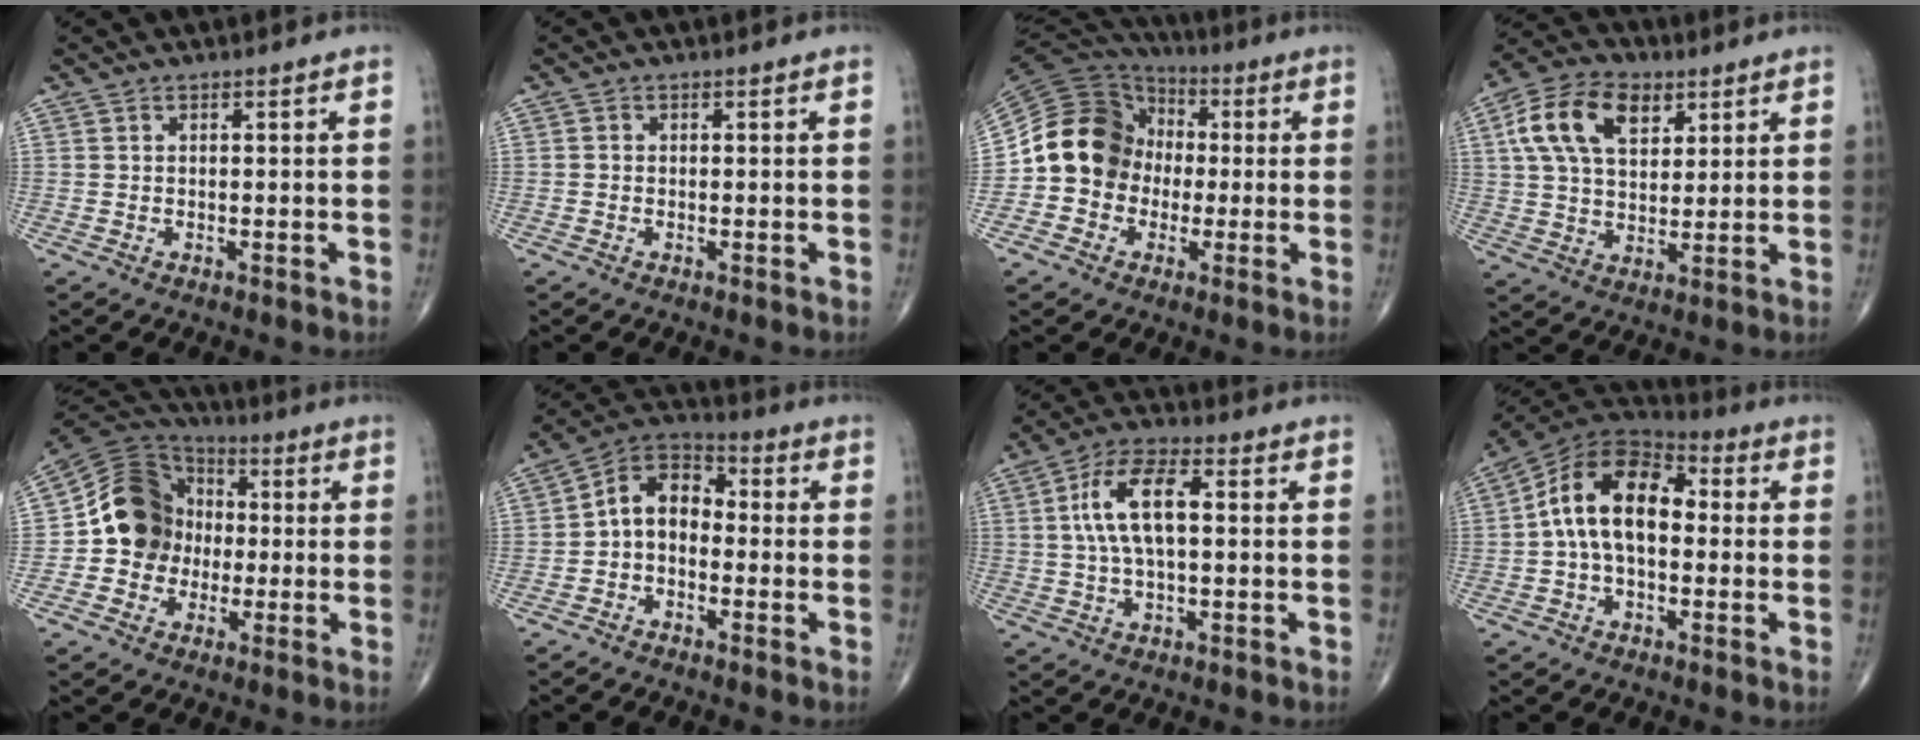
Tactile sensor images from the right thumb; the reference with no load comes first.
{"total": 0.5, "force": [-0.1, 0.5, 0.2], "torque": [-0.002, 0.001, -0.004]}
{"total": 14.9, "force": [-1.4, 13.1, 7.0], "torque": [-0.109, 0.043, -0.035]}
{"total": 14.5, "force": [5.5, 8.9, 10.0], "torque": [-0.170, 0.000, 0.099]}
{"total": 13.4, "force": [-0.9, 11.9, 6.1], "torque": [-0.075, 0.031, -0.028]}
{"total": 9.2, "force": [-1.1, 6.6, 6.2], "torque": [-0.080, 0.037, -0.040]}
{"total": 11.1, "force": [1.3, 5.0, 9.8], "torque": [-0.189, 0.023, 0.021]}
{"total": 14.7, "force": [0.3, 9.1, 11.6], "torque": [-0.184, 0.043, -0.007]}